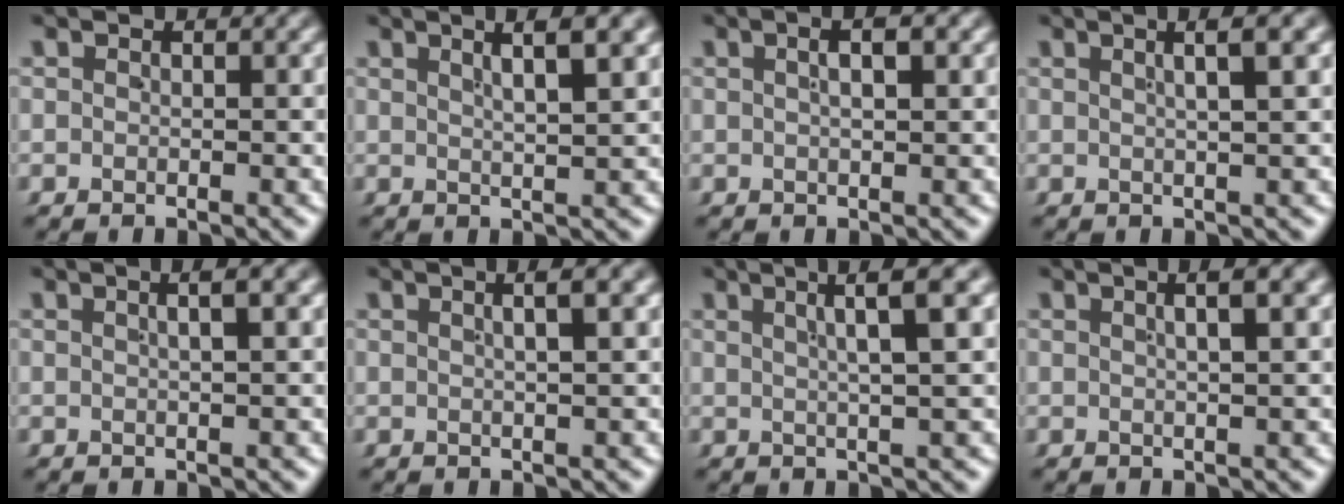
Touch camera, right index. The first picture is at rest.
{"total": 3.5, "force": [2.1, -0.6, 2.7], "torque": [-0.034, 0.012, 0.037]}
{"total": 2.4, "force": [0.9, 0.4, 2.2], "torque": [-0.023, 0.011, 0.013]}
{"total": 3.1, "force": [1.5, -0.4, 2.7], "torque": [-0.030, 0.015, 0.024]}
{"total": 2.2, "force": [0.7, -0.1, 2.1], "torque": [-0.022, 0.012, 0.012]}
{"total": 2.4, "force": [1.0, -0.3, 2.2], "torque": [-0.025, 0.011, 0.016]}
{"total": 4.8, "force": [2.7, -0.5, 3.9], "torque": [-0.050, 0.021, 0.040]}
{"total": 2.6, "force": [1.0, -0.2, 2.4], "torque": [-0.027, 0.011, 0.017]}